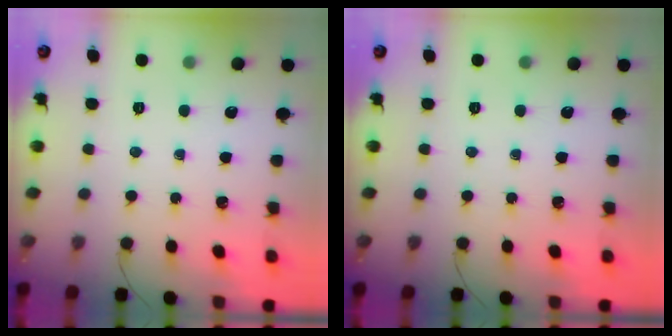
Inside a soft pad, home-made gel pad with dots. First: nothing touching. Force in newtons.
{"total": 0.0}